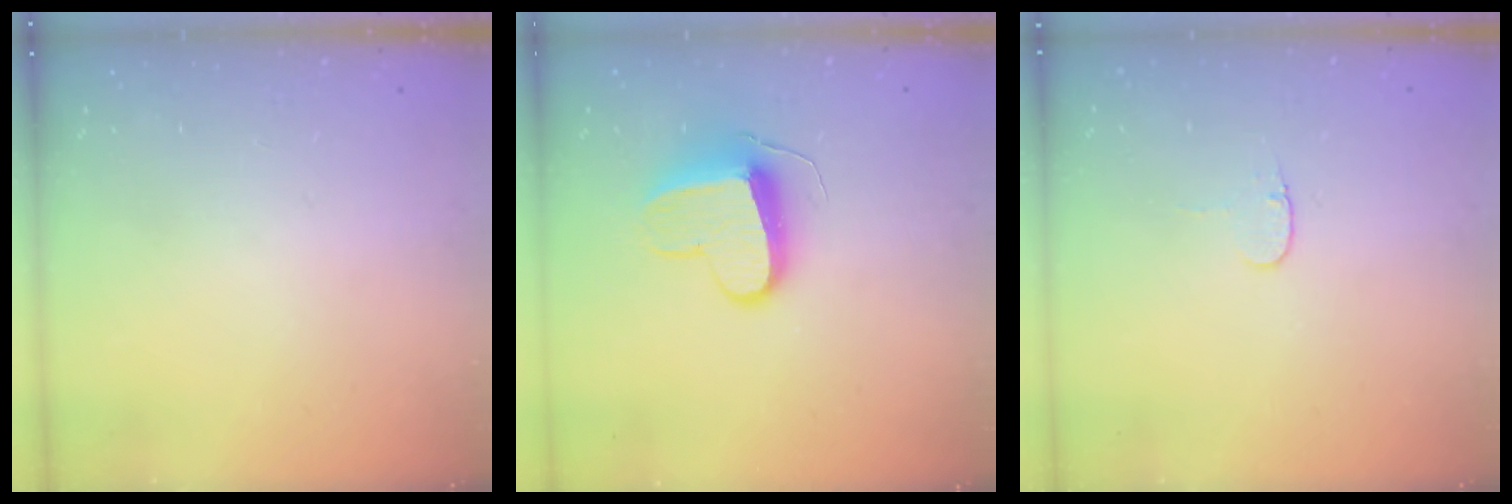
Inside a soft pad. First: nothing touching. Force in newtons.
{"total": 9.9, "press": 9.9, "slide": 0.0}
{"total": 3.4, "press": 3.4, "slide": 0.4}